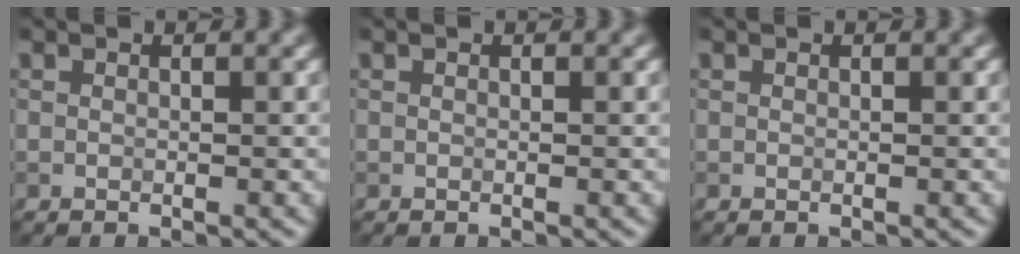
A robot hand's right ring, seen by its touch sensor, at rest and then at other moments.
{"total": 0.0}
{"total": 0.0}